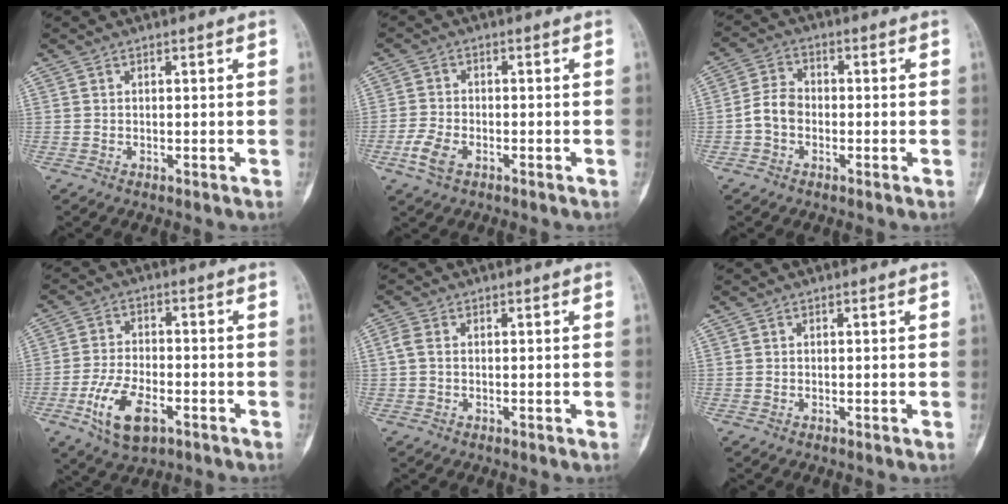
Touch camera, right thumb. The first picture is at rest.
{"total": 4.9, "force": [-2.3, 2.8, 3.3], "torque": [-0.072, 0.009, -0.047]}
{"total": 5.2, "force": [-1.4, 3.8, 3.2], "torque": [-0.055, 0.019, -0.036]}
{"total": 10.5, "force": [-4.5, 5.2, 7.9], "torque": [-0.149, 0.013, -0.078]}
{"total": 2.2, "force": [0.2, 1.4, 1.7], "torque": [-0.049, 0.004, 0.003]}
{"total": 0.0}